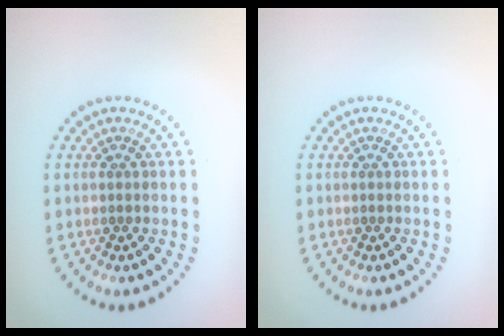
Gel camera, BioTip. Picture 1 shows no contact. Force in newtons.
{"total": 0.0}